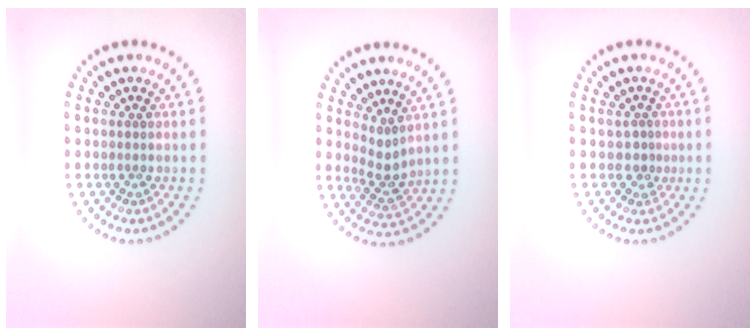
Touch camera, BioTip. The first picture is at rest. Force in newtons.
{"total": 2.2, "press": 1.6, "slide": 1.5}
{"total": 1.2, "press": 0.5, "slide": 1.0}